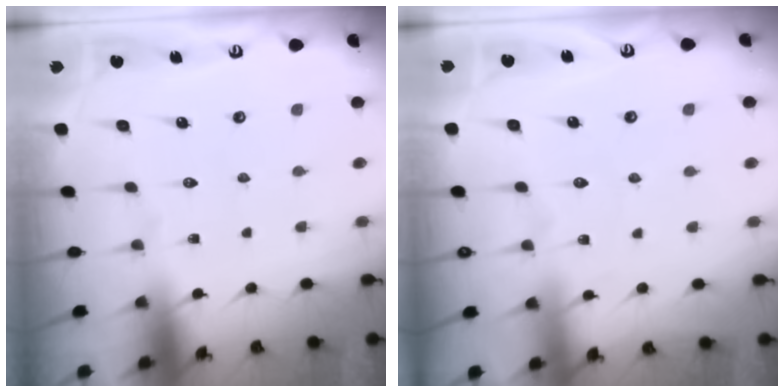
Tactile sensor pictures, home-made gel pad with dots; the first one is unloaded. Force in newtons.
{"total": 3.8, "press": 3.7, "slide": 0.4}